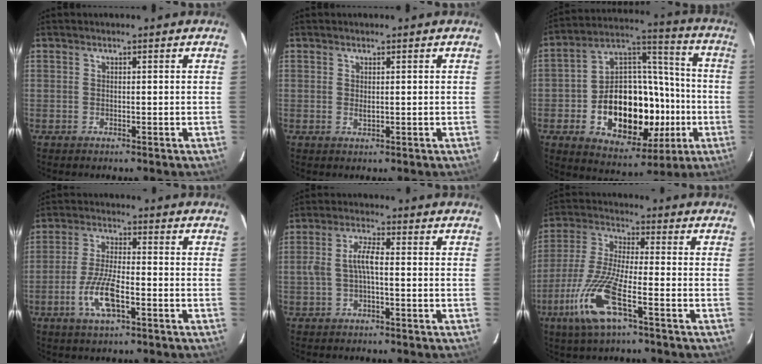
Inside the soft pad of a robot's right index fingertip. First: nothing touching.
{"total": 0.8, "force": [0.2, 0.3, 0.7], "torque": [-0.012, 0.001, 0.005]}
{"total": 22.8, "force": [-5.9, 14.7, 16.4], "torque": [-0.309, 0.041, -0.073]}
{"total": 8.6, "force": [-3.7, 2.4, 7.4], "torque": [-0.155, -0.003, -0.071]}
{"total": 4.6, "force": [-0.7, 1.1, 4.4], "torque": [-0.093, 0.011, -0.011]}
{"total": 13.5, "force": [-6.4, 2.7, 11.6], "torque": [-0.261, -0.013, -0.130]}